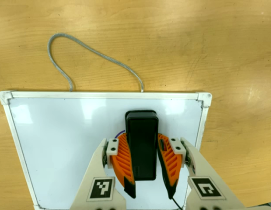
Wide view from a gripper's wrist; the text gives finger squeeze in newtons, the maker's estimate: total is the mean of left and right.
{"total": 13.4, "left": 13.4, "right": 13.4}